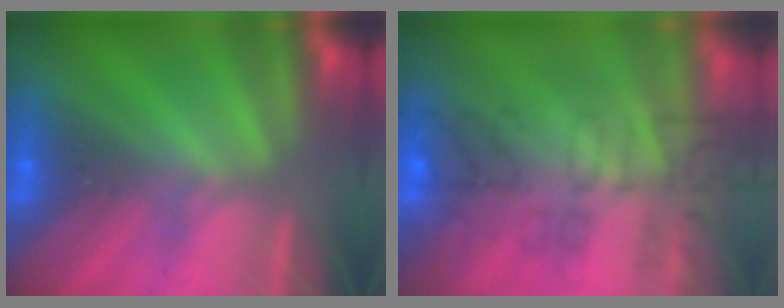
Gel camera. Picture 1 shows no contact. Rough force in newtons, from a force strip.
{"total": 8.9}